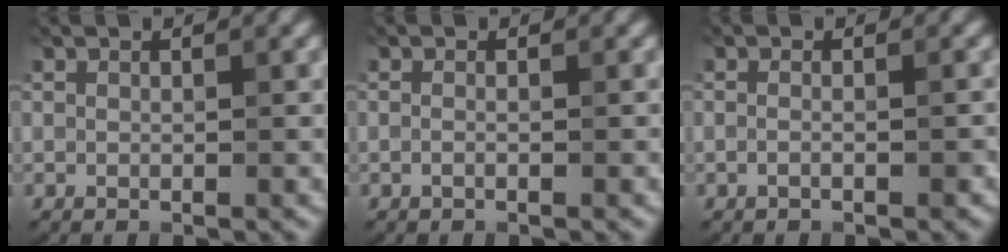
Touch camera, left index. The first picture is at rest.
{"total": 0.6, "force": [-0.3, 0.2, 0.5], "torque": [-0.015, -0.007, -0.010]}
{"total": 1.3, "force": [-0.7, 0.3, 1.0], "torque": [-0.021, -0.001, -0.015]}